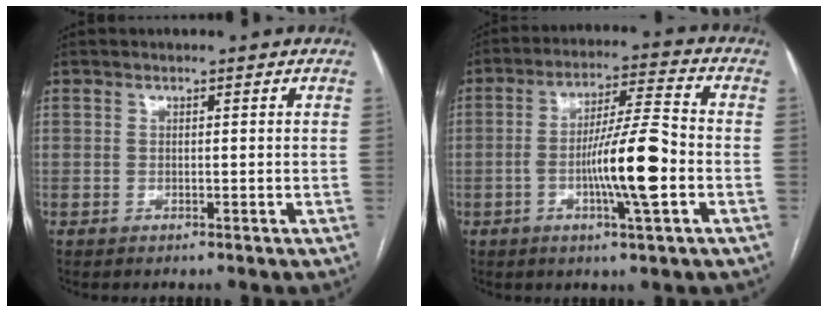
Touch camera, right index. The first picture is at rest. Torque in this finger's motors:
{"motor_torque": [1.64, -0.44, 0.87, 0.20]}